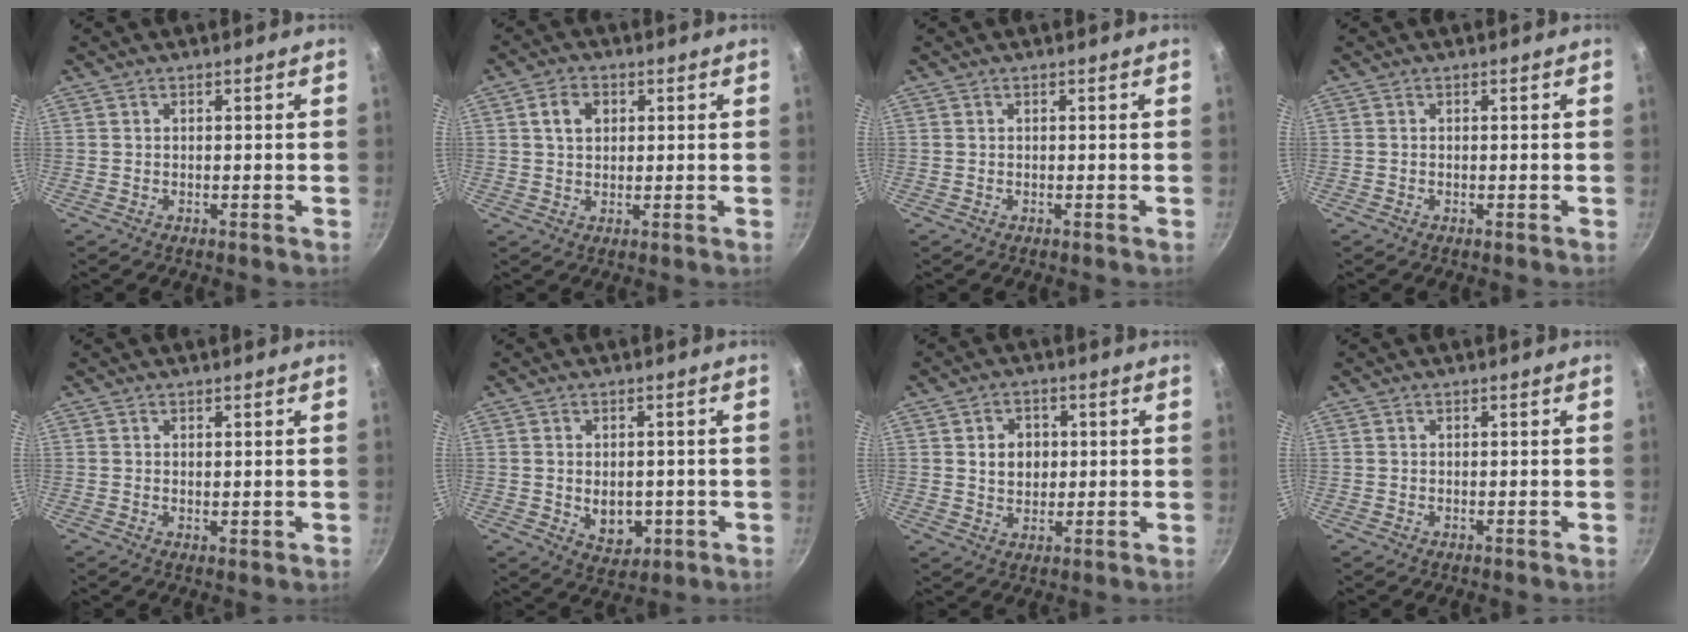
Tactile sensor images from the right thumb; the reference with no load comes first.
{"total": 4.8, "force": [1.4, 3.6, 2.9], "torque": [-0.036, 0.003, 0.023]}
{"total": 0.0}
{"total": 0.0}
{"total": 1.0, "force": [0.5, 0.5, 0.7], "torque": [-0.007, -0.010, 0.005]}
{"total": 6.5, "force": [-0.9, 4.7, 4.3], "torque": [-0.044, -0.004, -0.001]}
{"total": 6.1, "force": [1.0, 4.9, 3.4], "torque": [-0.031, 0.000, 0.017]}
{"total": 0.0}